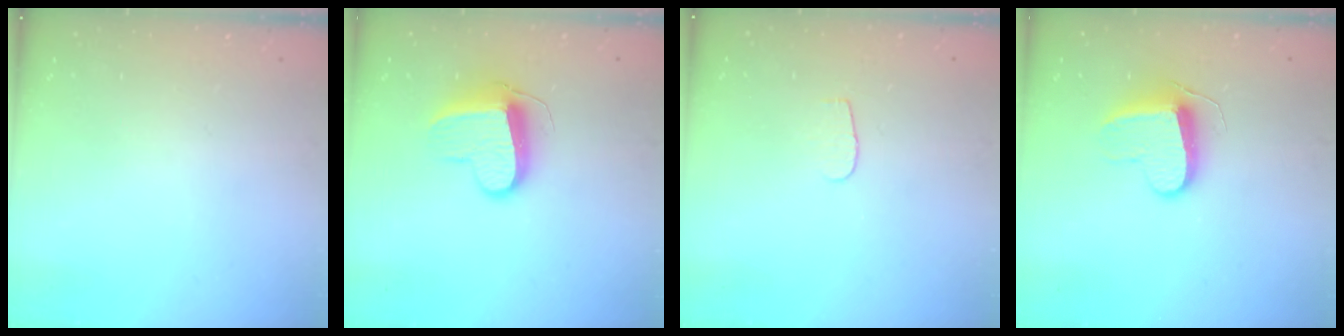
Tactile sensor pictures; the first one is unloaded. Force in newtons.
{"total": 10.7, "press": 10.7, "slide": 0.5}
{"total": 3.2, "press": 3.2, "slide": 0.3}
{"total": 9.7, "press": 9.7, "slide": 0.4}